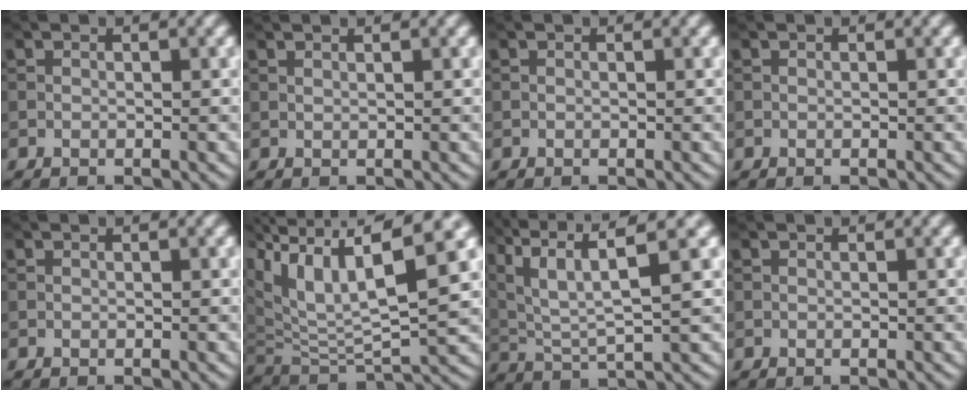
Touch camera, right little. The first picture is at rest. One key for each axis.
{"total": 0.9, "fx": 0.7, "fy": 0.2, "fz": 0.5, "tx": -0.005, "ty": -0.002, "tz": 0.003}
{"total": 0.0}
{"total": 0.0}
{"total": 0.0}
{"total": 11.3, "fx": 4.2, "fy": 4.4, "fz": 9.6, "tx": -0.192, "ty": 0.009, "tz": 0.079}
{"total": 8.9, "fx": 4.4, "fy": 2.5, "fz": 7.3, "tx": -0.160, "ty": 0.015, "tz": 0.085}
{"total": 0.0}